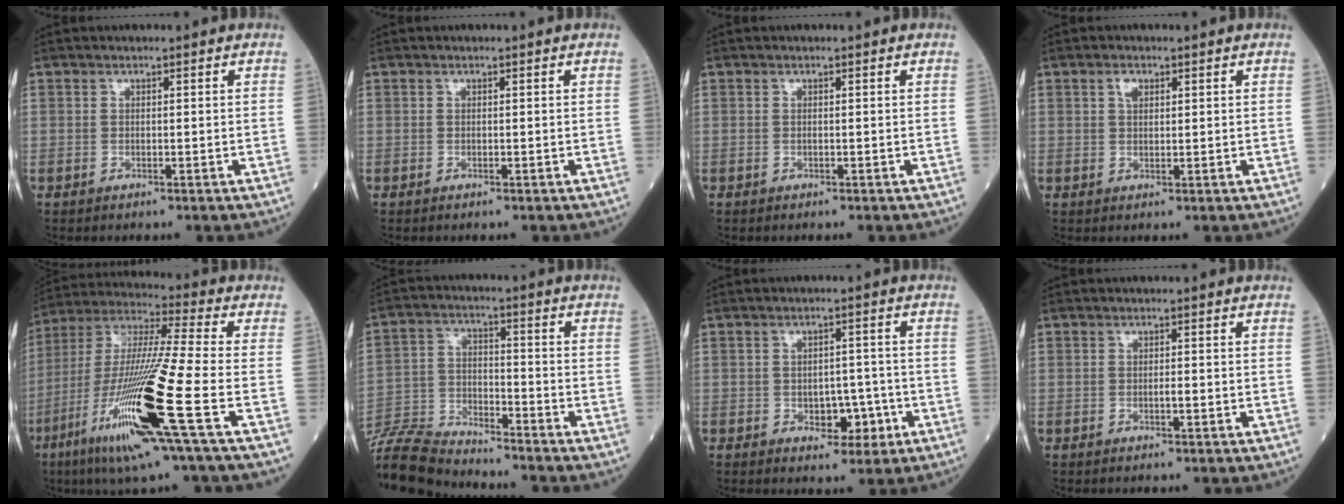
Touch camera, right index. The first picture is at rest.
{"total": 0.0}
{"total": 0.0}
{"total": 1.7, "force": [0.9, 0.9, 1.2], "torque": [-0.023, 0.002, 0.017]}
{"total": 21.1, "force": [-8.0, -0.2, 19.5], "torque": [-0.409, -0.037, -0.157]}
{"total": 10.9, "force": [-10.8, 0.7, 1.7], "torque": [-0.038, 0.001, -0.209]}
{"total": 4.9, "force": [-1.6, 3.0, 3.6], "torque": [-0.040, 0.008, -0.016]}
{"total": 0.9, "force": [-0.3, 0.1, 0.8], "torque": [-0.016, 0.000, -0.006]}